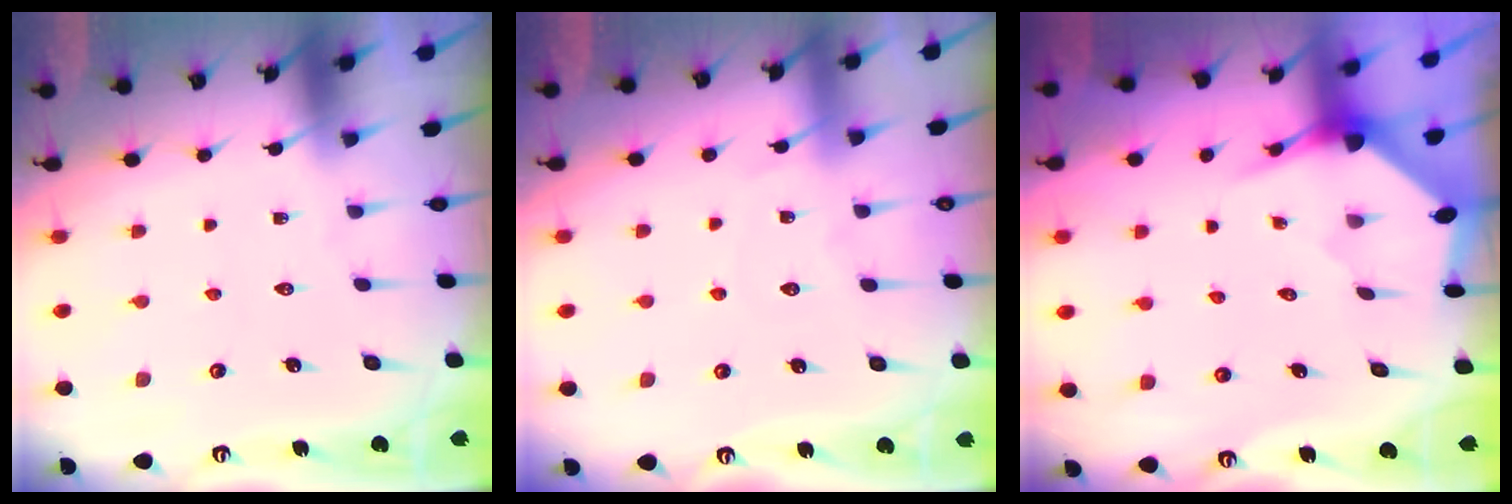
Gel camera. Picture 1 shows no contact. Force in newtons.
{"total": 5.2, "press": 5.2, "slide": 0.7}
{"total": 3.1, "press": 3.1, "slide": 0.1}